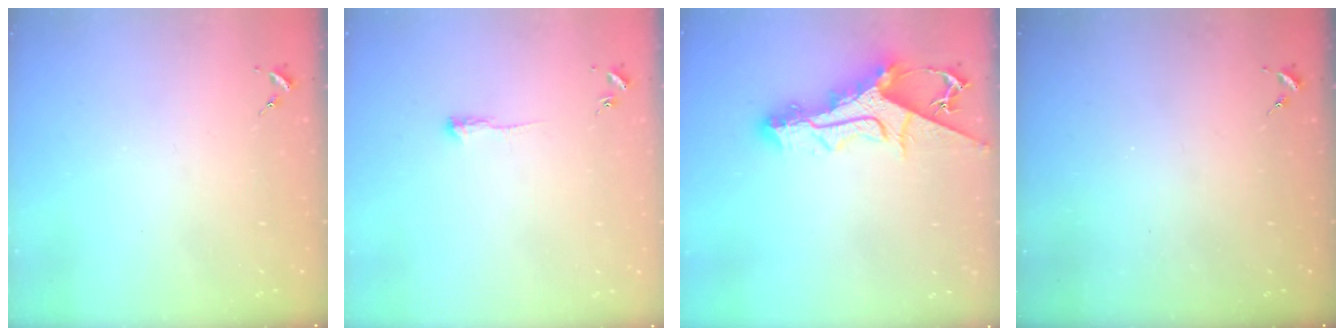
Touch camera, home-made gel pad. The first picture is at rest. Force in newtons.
{"total": 3.7, "press": 3.7, "slide": 0.5}
{"total": 14.8, "press": 14.7, "slide": 0.9}
{"total": 0.0}